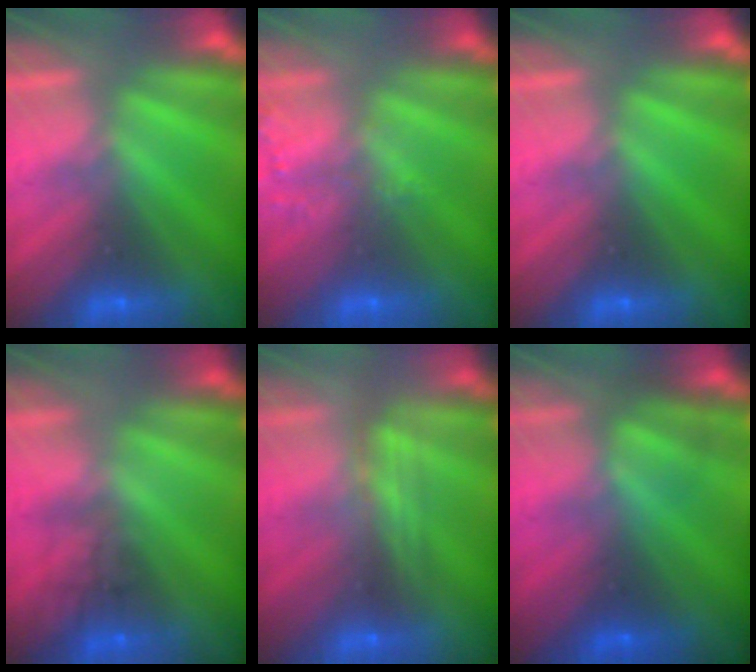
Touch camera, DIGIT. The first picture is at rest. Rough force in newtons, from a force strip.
{"total": 1.5}
{"total": 0.0}
{"total": 1.6}
{"total": 2.4}
{"total": 4.7}